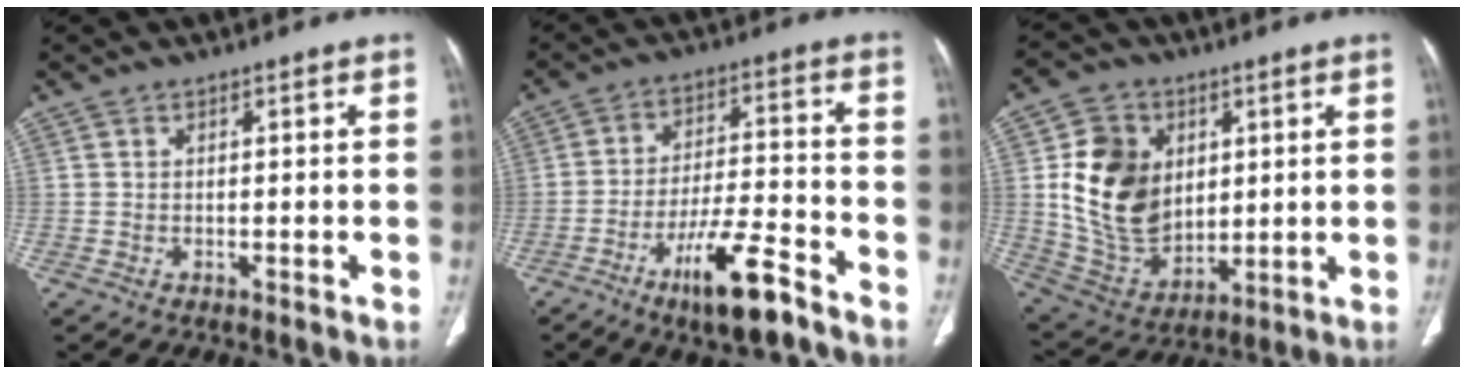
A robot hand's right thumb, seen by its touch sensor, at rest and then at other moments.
{"total": 12.4, "force": [-8.2, 3.0, 8.9], "torque": [-0.155, 0.053, -0.139]}
{"total": 17.4, "force": [3.3, 13.1, 11.0], "torque": [-0.158, -0.016, 0.079]}